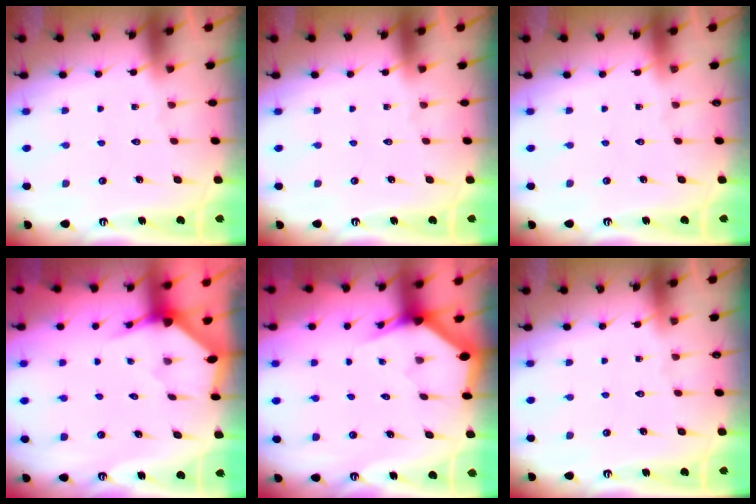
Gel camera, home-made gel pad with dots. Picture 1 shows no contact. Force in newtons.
{"total": 0.0}
{"total": 0.0}
{"total": 2.9, "press": 2.9, "slide": 0.3}
{"total": 3.0, "press": 3.0, "slide": 0.0}
{"total": 0.0}